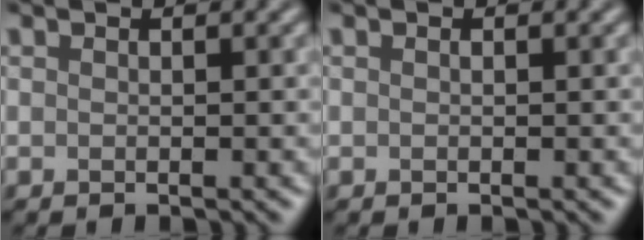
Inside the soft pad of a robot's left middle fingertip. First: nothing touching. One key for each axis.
{"total": 0.0}